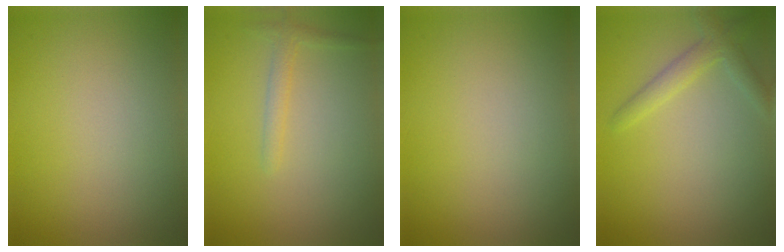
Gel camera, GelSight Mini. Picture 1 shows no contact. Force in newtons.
{"total": 1.3, "press": 1.3, "slide": 0.1}
{"total": 0.0}
{"total": 2.4, "press": 2.3, "slide": 0.1}